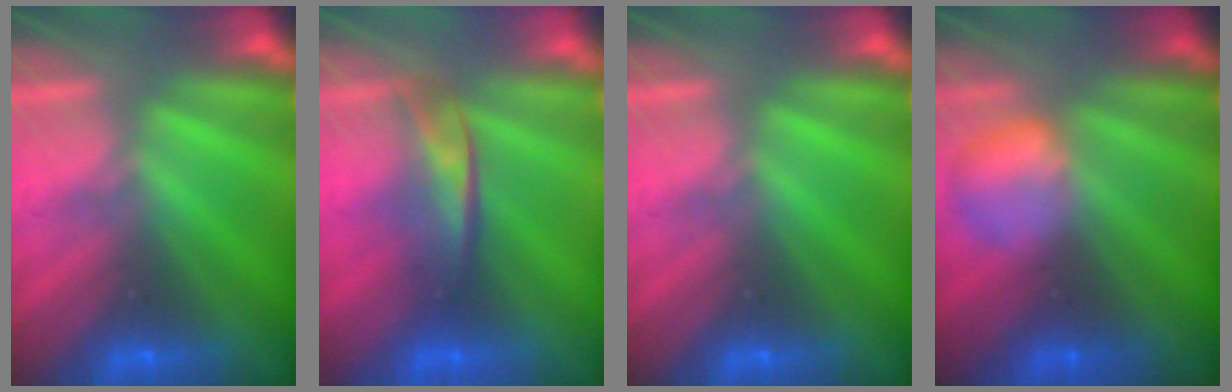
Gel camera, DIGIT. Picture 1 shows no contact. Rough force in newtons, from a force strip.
{"total": 2.1}
{"total": 0.0}
{"total": 2.4}